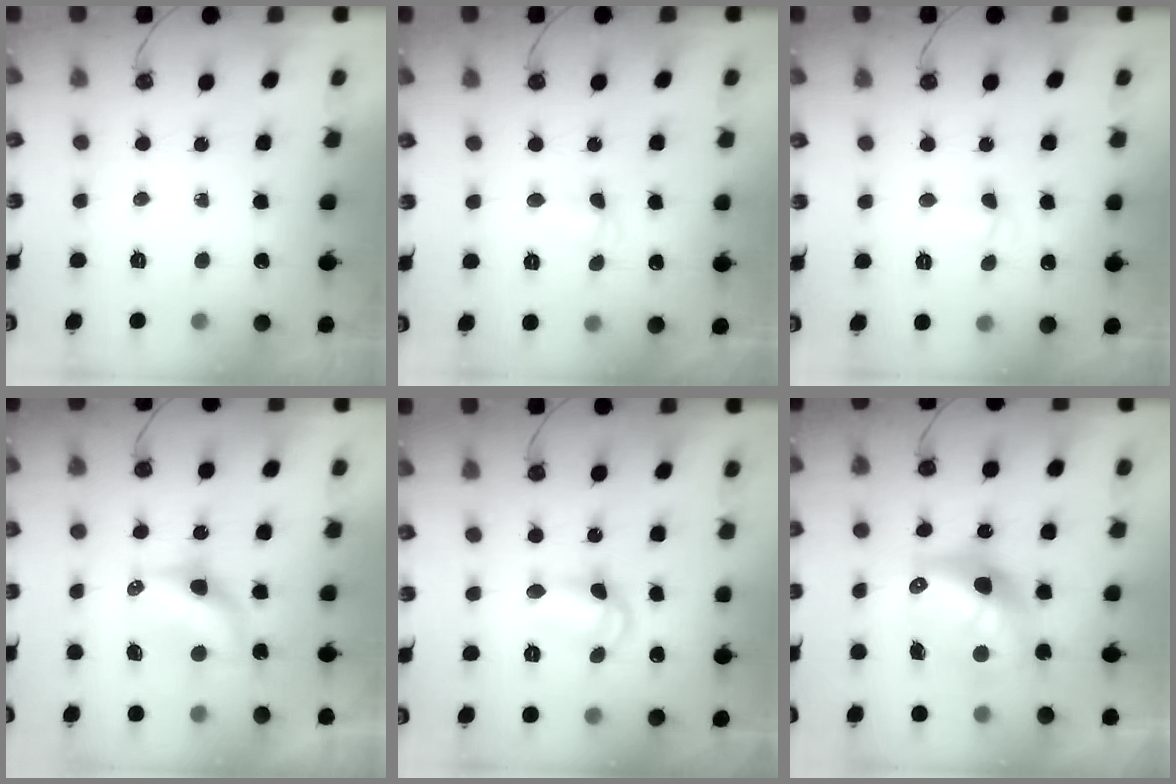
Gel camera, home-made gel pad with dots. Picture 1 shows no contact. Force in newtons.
{"total": 5.8, "press": 4.7, "slide": 3.4}
{"total": 3.8, "press": 3.7, "slide": 0.8}
{"total": 9.3, "press": 8.2, "slide": 4.3}
{"total": 10.0, "press": 9.3, "slide": 3.7}
{"total": 13.6, "press": 13.5, "slide": 1.2}